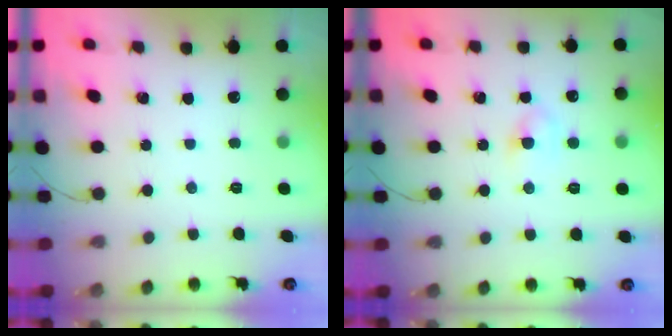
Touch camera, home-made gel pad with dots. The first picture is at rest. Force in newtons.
{"total": 3.7, "press": 3.6, "slide": 1.2}